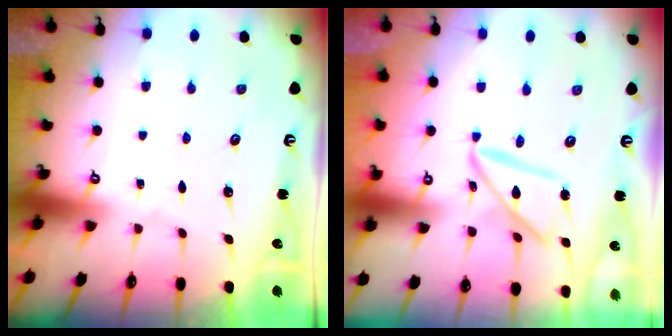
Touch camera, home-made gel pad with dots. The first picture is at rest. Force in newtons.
{"total": 13.6, "press": 13.5, "slide": 1.2}